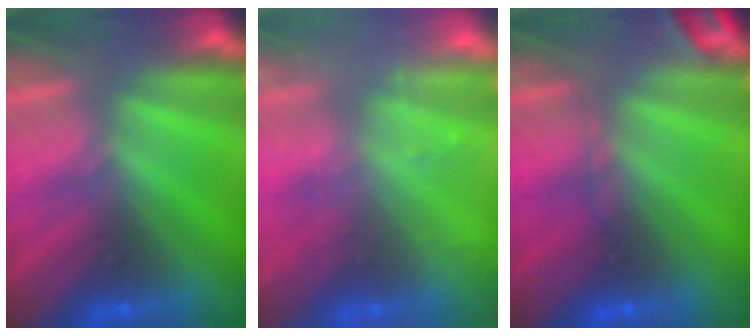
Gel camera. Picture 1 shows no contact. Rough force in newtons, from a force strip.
{"total": 2.4}
{"total": 2.8}